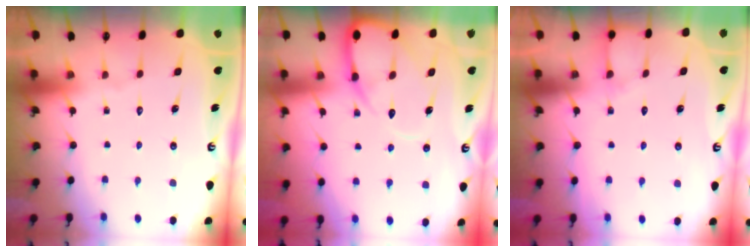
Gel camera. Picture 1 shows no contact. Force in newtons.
{"total": 9.4, "press": 9.4, "slide": 1.0}
{"total": 5.7, "press": 5.7, "slide": 0.5}